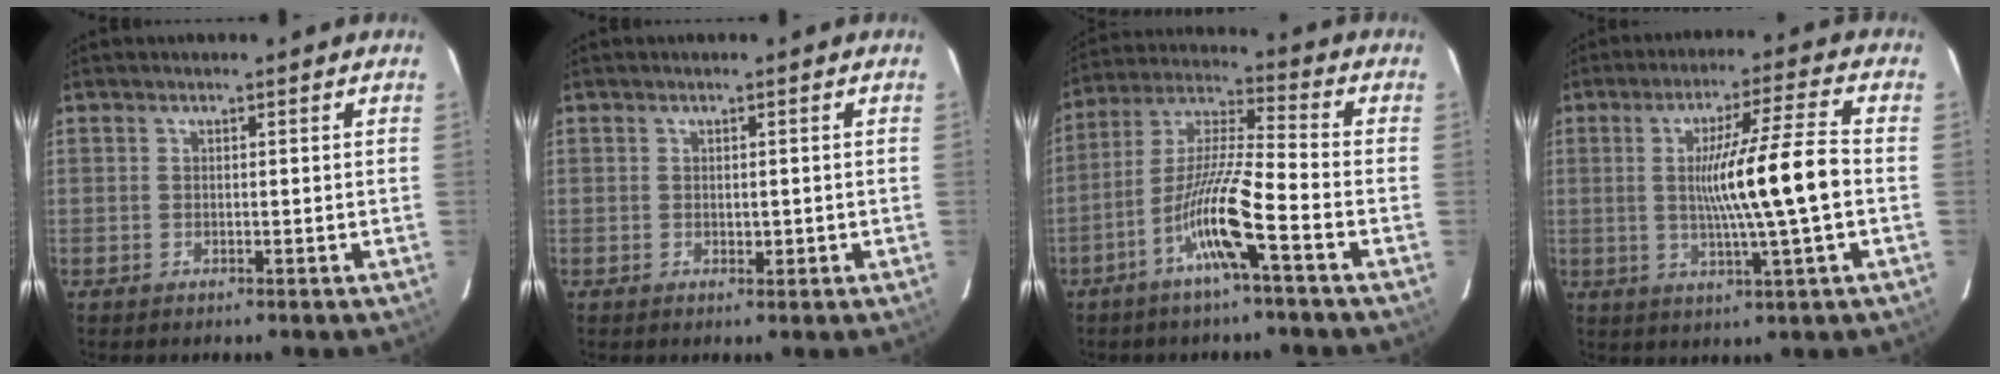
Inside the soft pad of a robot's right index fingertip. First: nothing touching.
{"total": 1.0, "force": [-0.1, 0.5, 0.9], "torque": [-0.012, -0.001, 0.001]}
{"total": 11.7, "force": [-5.5, -0.2, 10.3], "torque": [-0.205, 0.001, -0.109]}
{"total": 11.9, "force": [-0.5, -1.1, 11.8], "torque": [-0.203, -0.001, -0.007]}